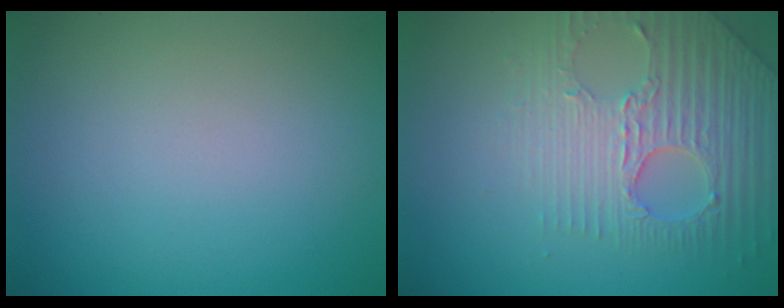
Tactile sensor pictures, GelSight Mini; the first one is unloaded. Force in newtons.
{"total": 4.0, "press": 3.8, "slide": 1.1}